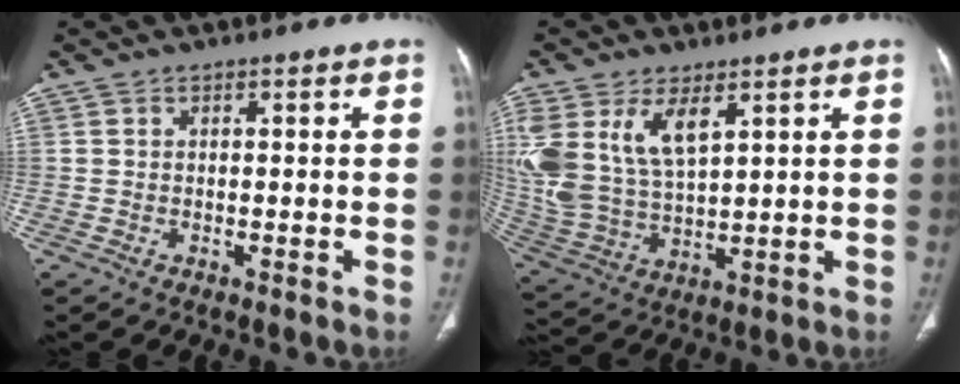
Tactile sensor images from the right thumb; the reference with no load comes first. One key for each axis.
{"total": 16.0, "fx": 6.8, "fy": 8.4, "fz": 11.7, "tx": -0.249, "ty": -0.020, "tz": 0.147}